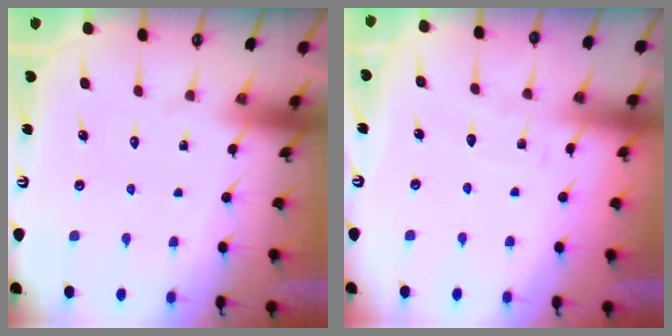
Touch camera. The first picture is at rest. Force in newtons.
{"total": 4.3, "press": 4.3, "slide": 0.3}